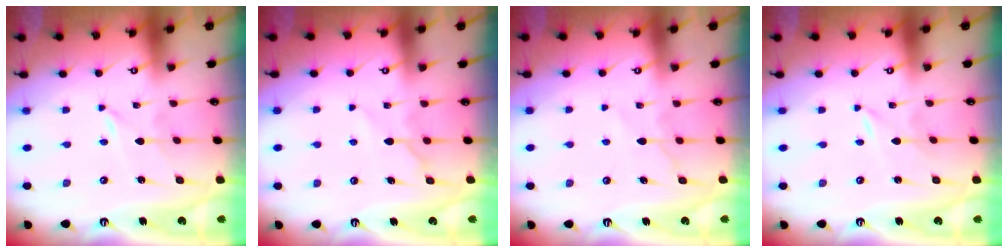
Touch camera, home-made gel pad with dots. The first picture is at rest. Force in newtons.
{"total": 6.8, "press": 6.8, "slide": 0.6}
{"total": 6.7, "press": 6.6, "slide": 1.0}
{"total": 0.0}